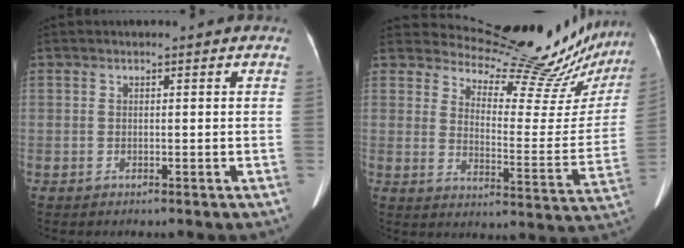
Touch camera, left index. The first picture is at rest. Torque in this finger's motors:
{"motor_torque": [0.22, -0.35, 0.00, 0.00]}